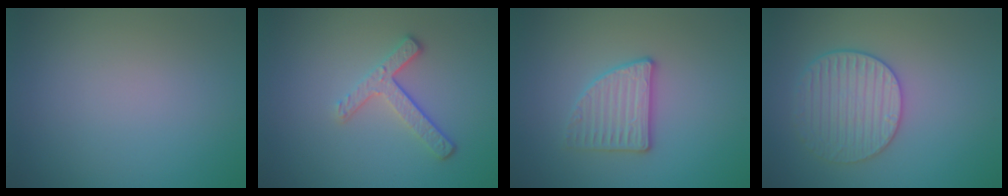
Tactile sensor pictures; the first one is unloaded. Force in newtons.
{"total": 3.2, "press": 2.4, "slide": 2.0}
{"total": 2.9, "press": 2.8, "slide": 0.7}
{"total": 3.6, "press": 3.5, "slide": 0.8}